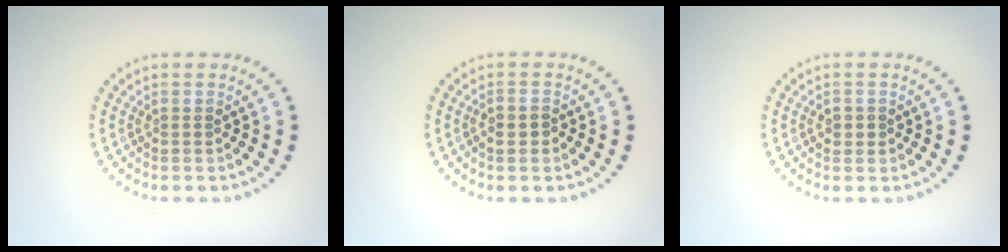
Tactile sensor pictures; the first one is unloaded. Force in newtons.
{"total": 1.6, "press": 1.4, "slide": 0.6}
{"total": 1.0, "press": 1.0, "slide": 0.3}